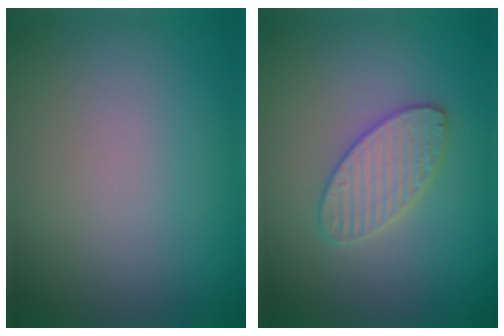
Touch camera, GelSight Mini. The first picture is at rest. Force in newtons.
{"total": 3.2, "press": 3.2, "slide": 0.3}